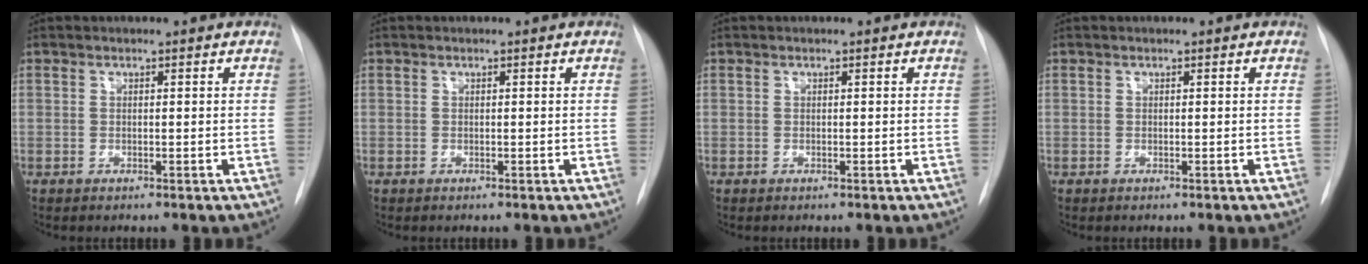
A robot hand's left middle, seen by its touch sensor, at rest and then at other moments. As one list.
[{"total": 0.0}, {"total": 0.0}, {"total": 0.0}]